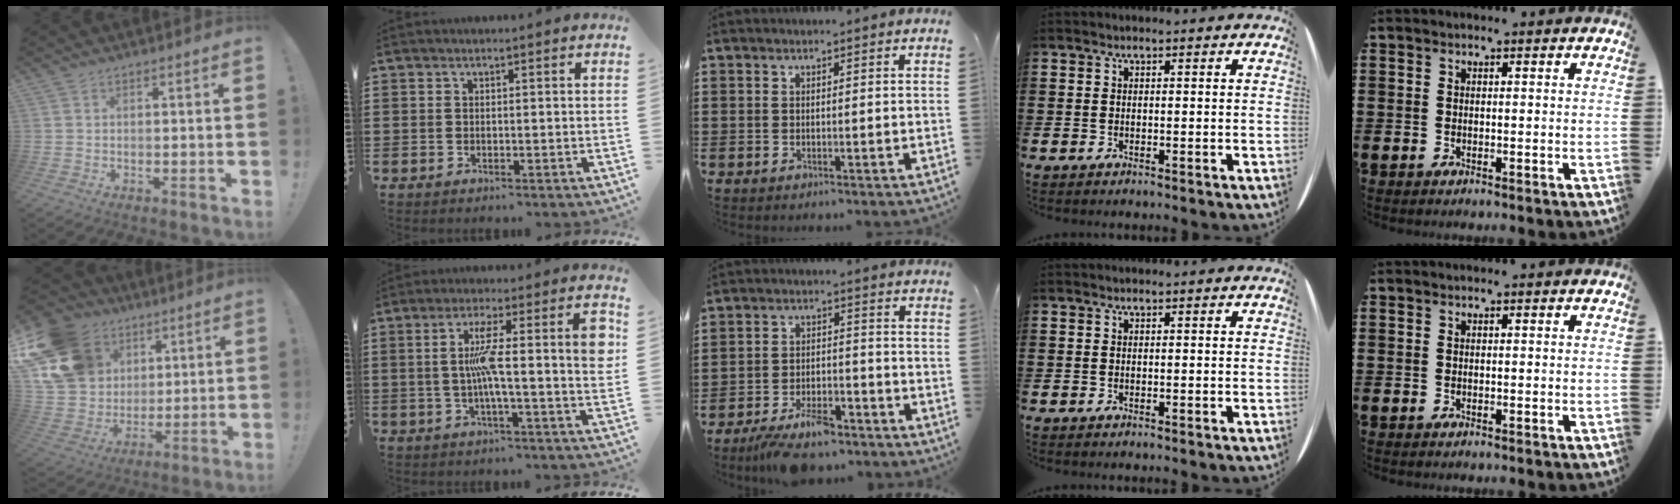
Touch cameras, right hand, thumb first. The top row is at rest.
{"thumb": {"total": 19.4, "force": [8.2, 15.6, 8.2], "torque": [-0.150, -0.028, 0.185]}, "index": {"total": 10.7, "force": [0.8, 1.5, 10.5], "torque": [-0.176, 0.000, 0.006]}, "middle": {"total": 7.0, "force": [-5.9, 1.9, 3.4], "torque": [-0.068, 0.005, -0.111]}}